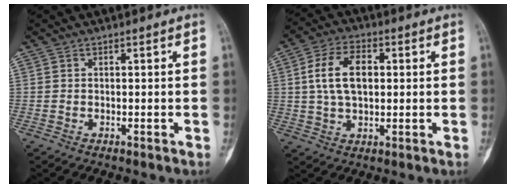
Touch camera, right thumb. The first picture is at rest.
{"total": 9.9, "force": [1.5, 5.9, 7.7], "torque": [-0.134, 0.009, 0.027]}